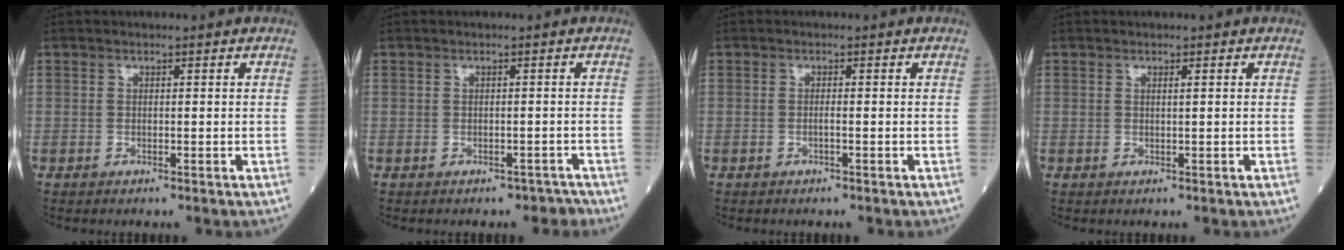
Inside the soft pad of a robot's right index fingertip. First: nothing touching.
{"total": 2.9, "force": [-2.4, 1.5, 0.2], "torque": [0.000, 0.009, -0.032]}
{"total": 0.6, "force": [-0.3, 0.0, 0.5], "torque": [-0.007, 0.003, -0.008]}
{"total": 0.6, "force": [0.2, -0.1, 0.5], "torque": [-0.013, -0.001, 0.006]}